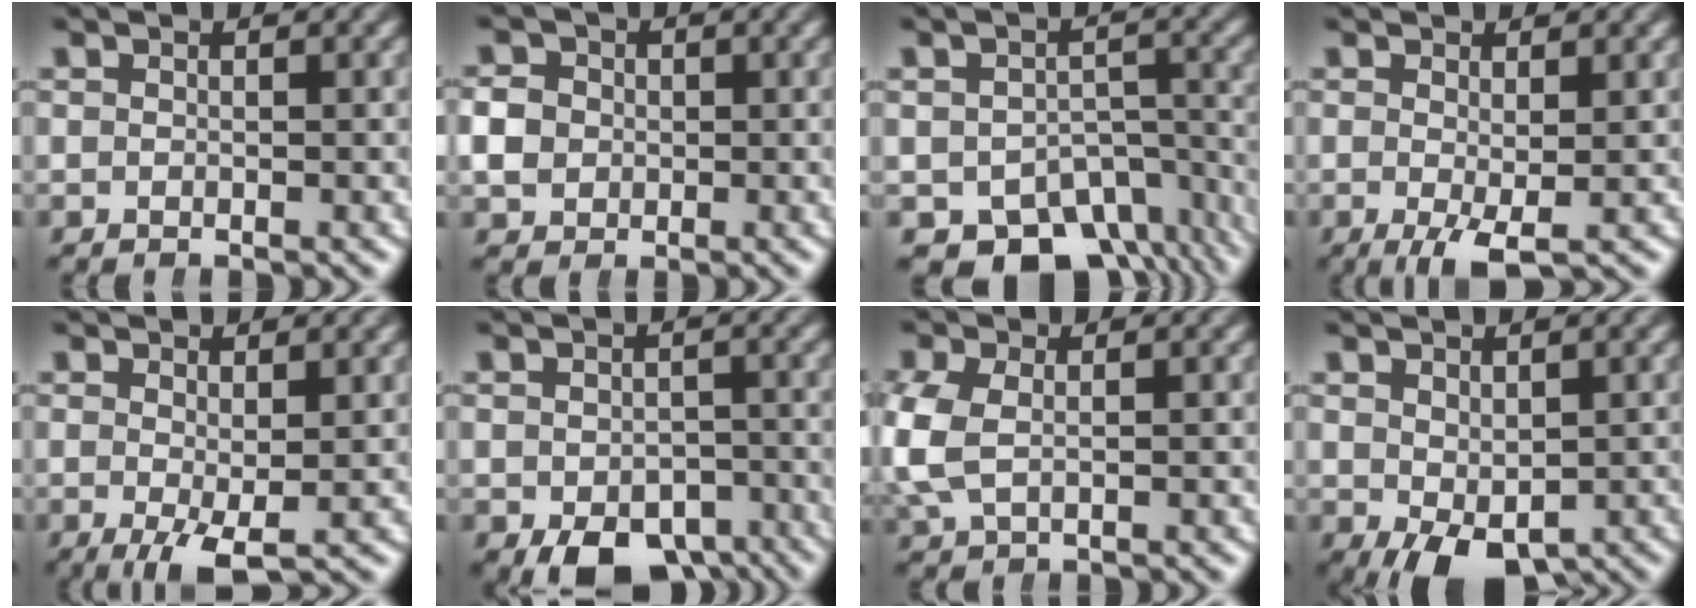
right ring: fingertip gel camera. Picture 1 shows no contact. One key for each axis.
{"total": 3.2, "fx": -0.1, "fy": 2.9, "fz": 1.4, "tx": -0.028, "ty": -0.007, "tz": 0.004}
{"total": 11.0, "fx": -7.4, "fy": 6.6, "fz": 4.8, "tx": -0.064, "ty": -0.038, "tz": -0.100}
{"total": 2.9, "fx": -1.3, "fy": 0.4, "fz": 2.6, "tx": -0.042, "ty": -0.022, "tz": -0.009}
{"total": 3.2, "fx": -1.3, "fy": 0.5, "fz": 2.9, "tx": -0.045, "ty": -0.024, "tz": -0.007}
{"total": 6.5, "fx": -4.8, "fy": 3.3, "fz": 3.0, "tx": -0.034, "ty": -0.034, "tz": -0.061}
{"total": 3.6, "fx": 0.0, "fy": 2.6, "fz": 2.5, "tx": -0.079, "ty": -0.013, "tz": 0.011}
{"total": 3.9, "fx": -1.6, "fy": 1.8, "fz": 3.0, "tx": -0.038, "ty": -0.031, "tz": -0.001}